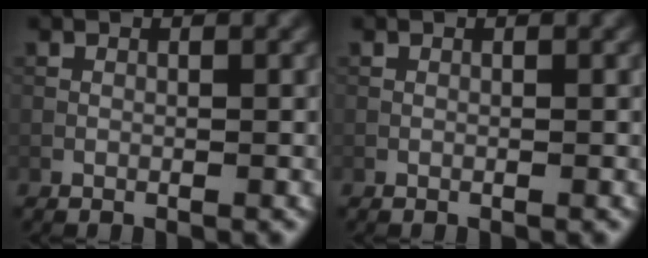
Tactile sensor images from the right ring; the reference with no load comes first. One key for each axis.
{"total": 0.0}